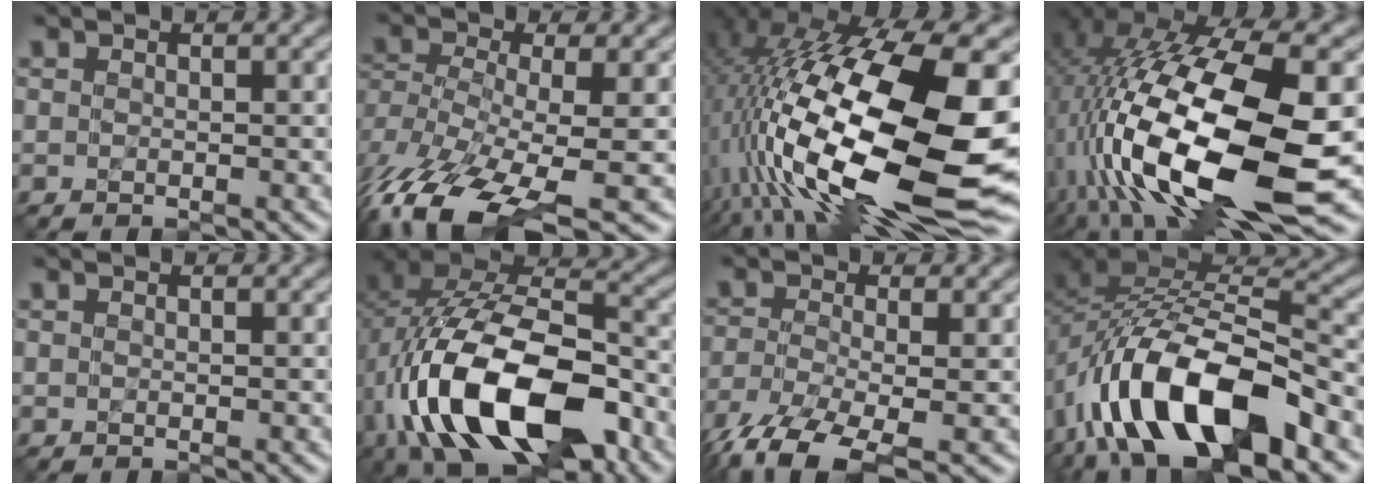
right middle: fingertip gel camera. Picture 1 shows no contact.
{"total": 10.7, "force": [-5.6, 4.2, 8.1], "torque": [-0.170, -0.018, -0.092]}
{"total": 20.4, "force": [-1.5, 8.7, 18.4], "torque": [-0.338, -0.032, -0.016]}
{"total": 17.4, "force": [-3.5, 7.6, 15.2], "torque": [-0.307, -0.019, -0.052]}
{"total": 0.0}
{"total": 16.5, "force": [-5.9, 8.8, 12.6], "torque": [-0.228, -0.008, -0.098]}
{"total": 8.3, "force": [-5.4, 2.8, 5.7], "torque": [-0.131, -0.024, -0.103]}
{"total": 14.4, "force": [-6.9, 6.5, 10.8], "torque": [-0.188, 0.010, -0.130]}